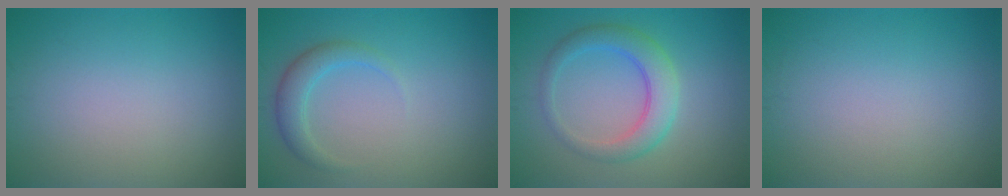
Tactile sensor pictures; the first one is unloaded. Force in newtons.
{"total": 2.4, "press": 2.4, "slide": 0.1}
{"total": 4.1, "press": 4.1, "slide": 0.1}
{"total": 0.0}